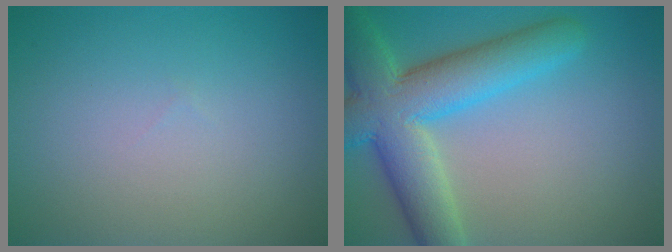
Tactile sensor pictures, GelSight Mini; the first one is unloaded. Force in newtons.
{"total": 9.0, "press": 9.0, "slide": 0.4}